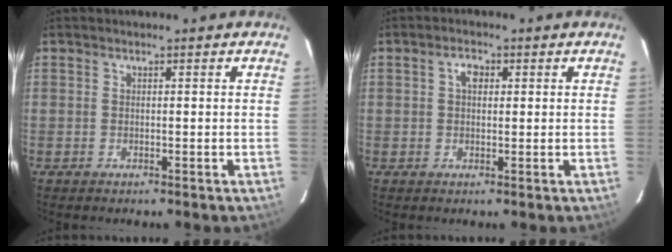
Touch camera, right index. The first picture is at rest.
{"total": 2.5, "force": [0.6, 1.6, 1.7], "torque": [-0.029, 0.009, 0.010]}